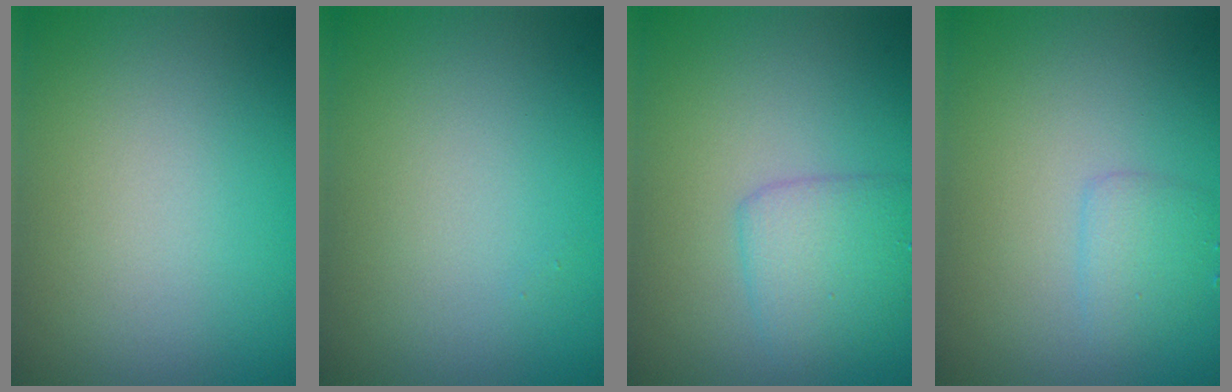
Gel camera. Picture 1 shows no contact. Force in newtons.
{"total": 0.0}
{"total": 2.9, "press": 2.9, "slide": 0.1}
{"total": 1.5, "press": 1.5, "slide": 0.2}